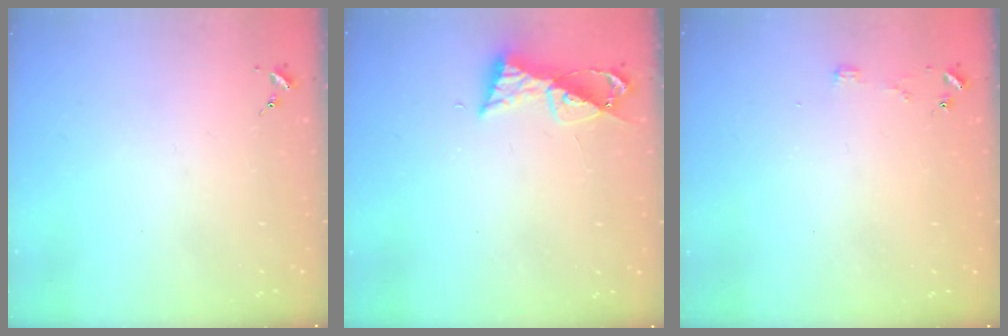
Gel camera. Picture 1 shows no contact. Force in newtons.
{"total": 7.7, "press": 7.7, "slide": 0.4}
{"total": 2.8, "press": 2.8, "slide": 0.2}